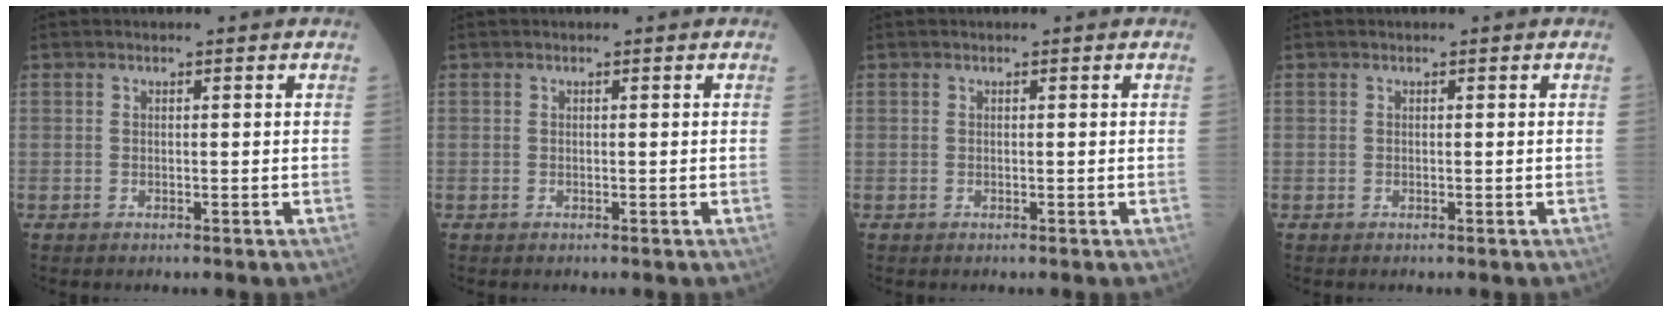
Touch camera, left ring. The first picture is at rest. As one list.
[{"total": 0.0}, {"total": 0.0}, {"total": 0.0}]